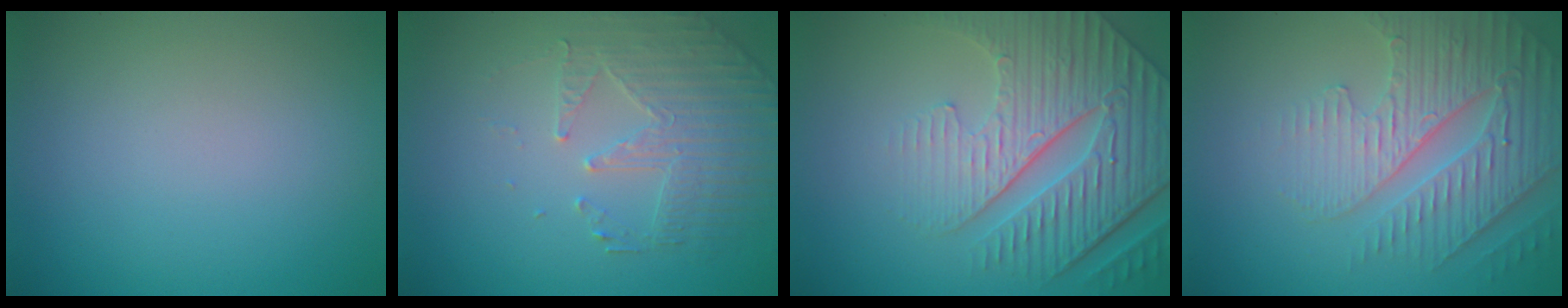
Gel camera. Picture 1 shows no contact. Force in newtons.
{"total": 2.5, "press": 2.2, "slide": 1.2}
{"total": 6.9, "press": 5.7, "slide": 3.9}
{"total": 4.9, "press": 4.4, "slide": 2.0}